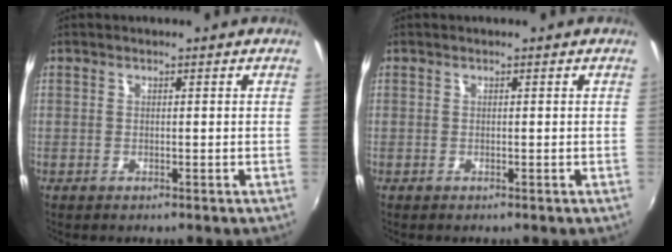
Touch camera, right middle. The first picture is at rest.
{"total": 0.0}